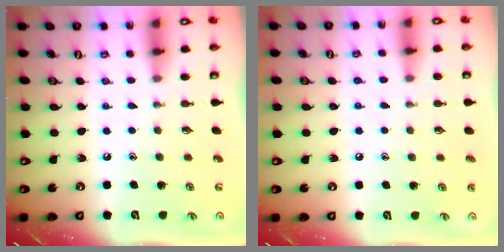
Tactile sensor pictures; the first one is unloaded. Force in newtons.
{"total": 3.3, "press": 3.2, "slide": 0.7}